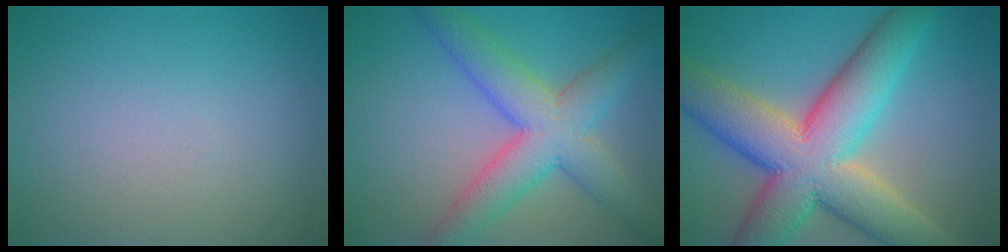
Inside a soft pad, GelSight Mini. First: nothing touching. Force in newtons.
{"total": 7.3, "press": 7.3, "slide": 0.1}
{"total": 12.7, "press": 12.6, "slide": 1.0}